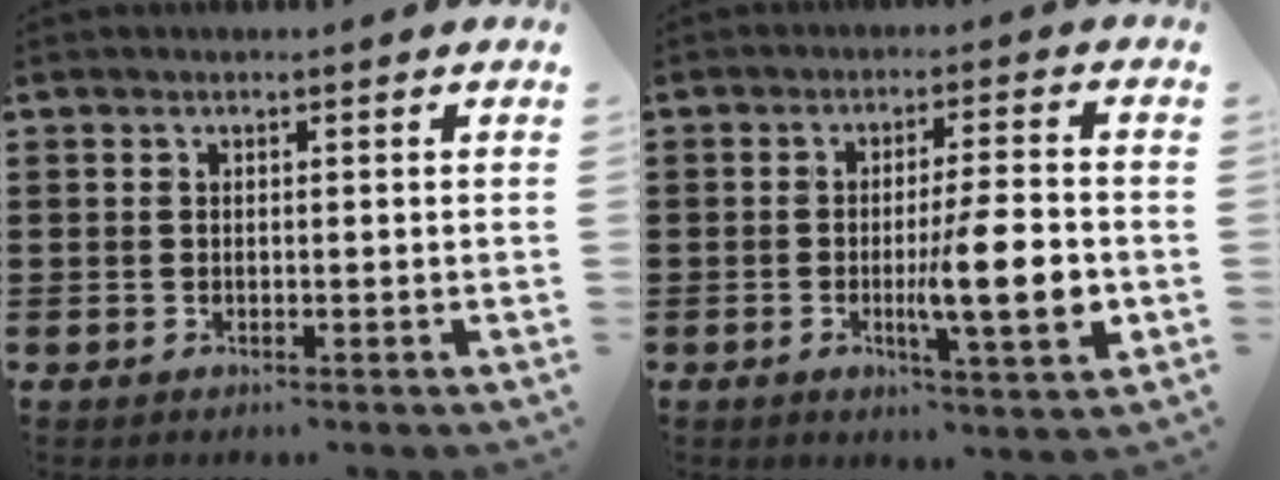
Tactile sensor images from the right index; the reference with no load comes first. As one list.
[{"total": 10.8, "force": [-2.1, 1.8, 10.4], "torque": [-0.159, -0.012, -0.035]}]